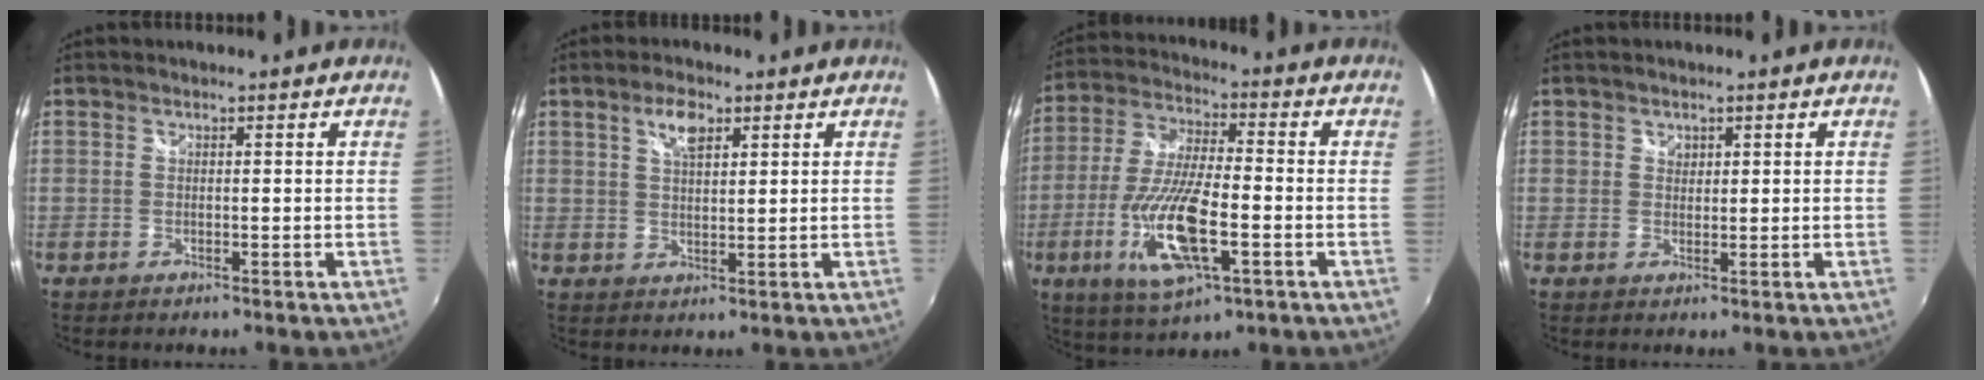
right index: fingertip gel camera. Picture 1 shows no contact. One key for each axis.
{"total": 4.7, "fx": 2.5, "fy": 1.9, "fz": 3.5, "tx": -0.061, "ty": 0.007, "tz": 0.045}
{"total": 16.3, "fx": -5.3, "fy": 4.8, "fz": 14.7, "tx": -0.310, "ty": -0.019, "tz": -0.099}
{"total": 1.5, "fx": 0.7, "fy": 1.3, "fz": 0.2, "tx": 0.000, "ty": 0.003, "tz": 0.009}